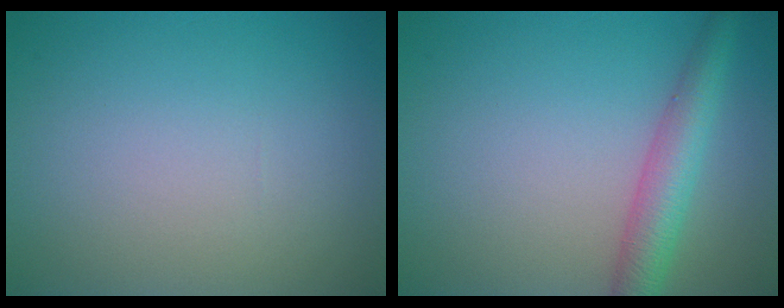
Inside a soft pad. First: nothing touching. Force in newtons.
{"total": 4.1, "press": 4.1, "slide": 0.1}